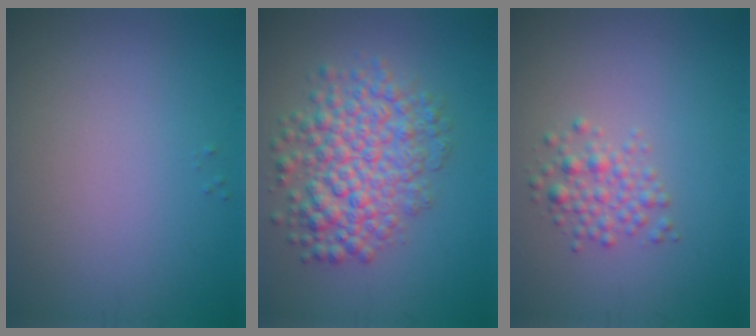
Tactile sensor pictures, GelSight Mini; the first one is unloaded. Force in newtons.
{"total": 6.7, "press": 6.7, "slide": 0.1}
{"total": 2.1, "press": 2.1, "slide": 0.2}